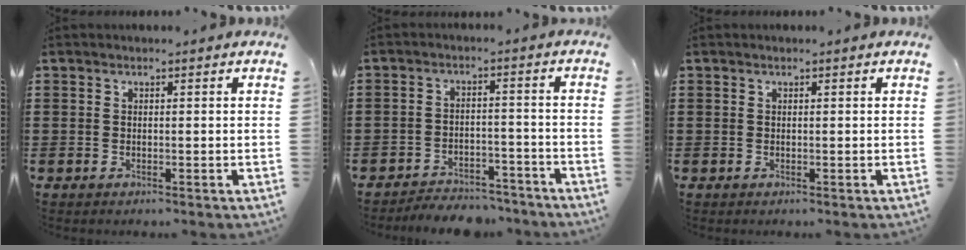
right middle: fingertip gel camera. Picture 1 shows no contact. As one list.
[{"total": 4.6, "force": [-4.5, 0.9, 0.3], "torque": [-0.008, 0.010, -0.096]}, {"total": 0.0}]